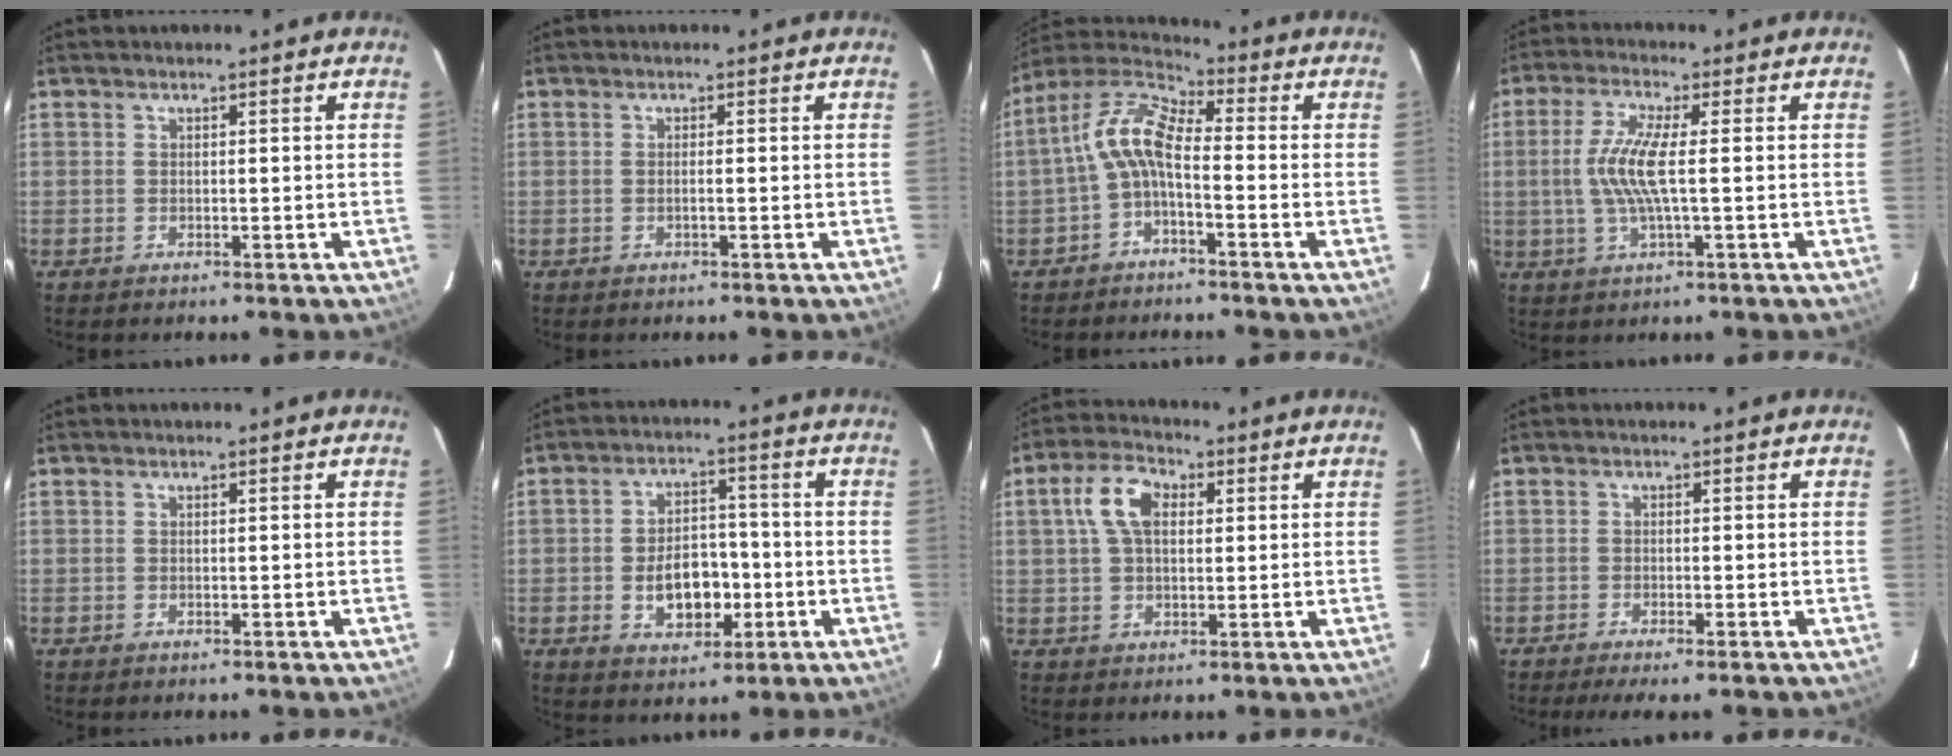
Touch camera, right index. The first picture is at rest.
{"total": 0.9, "force": [-0.3, -0.2, 0.8], "torque": [-0.015, 0.002, -0.006]}
{"total": 8.2, "force": [-1.9, 3.0, 7.4], "torque": [-0.167, 0.022, -0.042]}
{"total": 8.1, "force": [-0.1, 0.9, 8.1], "torque": [-0.166, 0.001, -0.002]}
{"total": 0.0}
{"total": 9.5, "force": [-2.4, 6.1, 6.8], "torque": [-0.129, 0.018, -0.024]}
{"total": 7.8, "force": [2.0, 4.6, 6.0], "torque": [-0.118, 0.024, 0.037]}
{"total": 3.6, "force": [-2.9, 0.1, 2.1], "torque": [-0.048, -0.016, -0.049]}